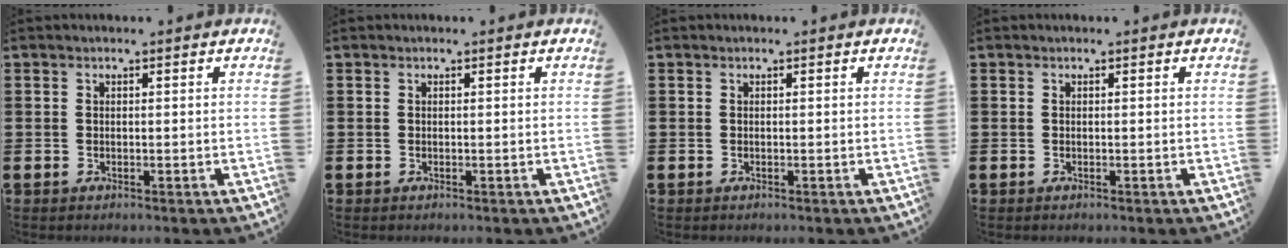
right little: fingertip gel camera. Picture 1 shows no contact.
{"total": 0.0}
{"total": 0.0}
{"total": 0.0}